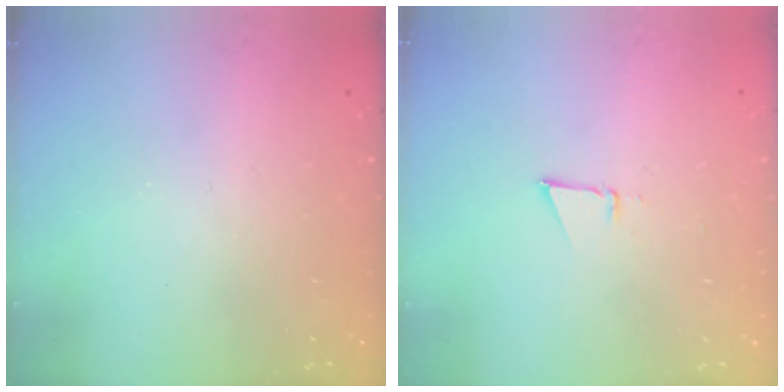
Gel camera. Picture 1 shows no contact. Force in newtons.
{"total": 3.0, "press": 2.9, "slide": 0.8}